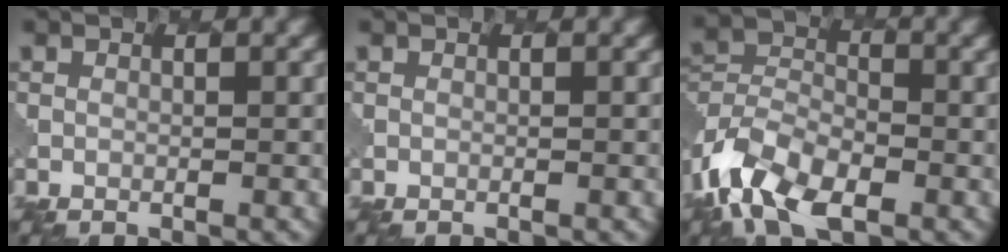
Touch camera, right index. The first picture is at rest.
{"total": 0.0}
{"total": 8.9, "force": [-5.4, 4.8, 5.2], "torque": [-0.109, -0.010, -0.113]}